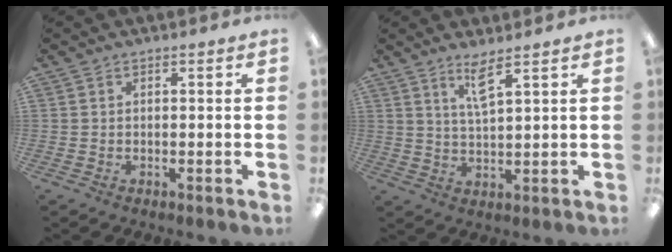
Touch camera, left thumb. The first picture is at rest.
{"total": 5.4, "force": [4.0, 0.7, 3.6], "torque": [-0.074, -0.010, 0.067]}